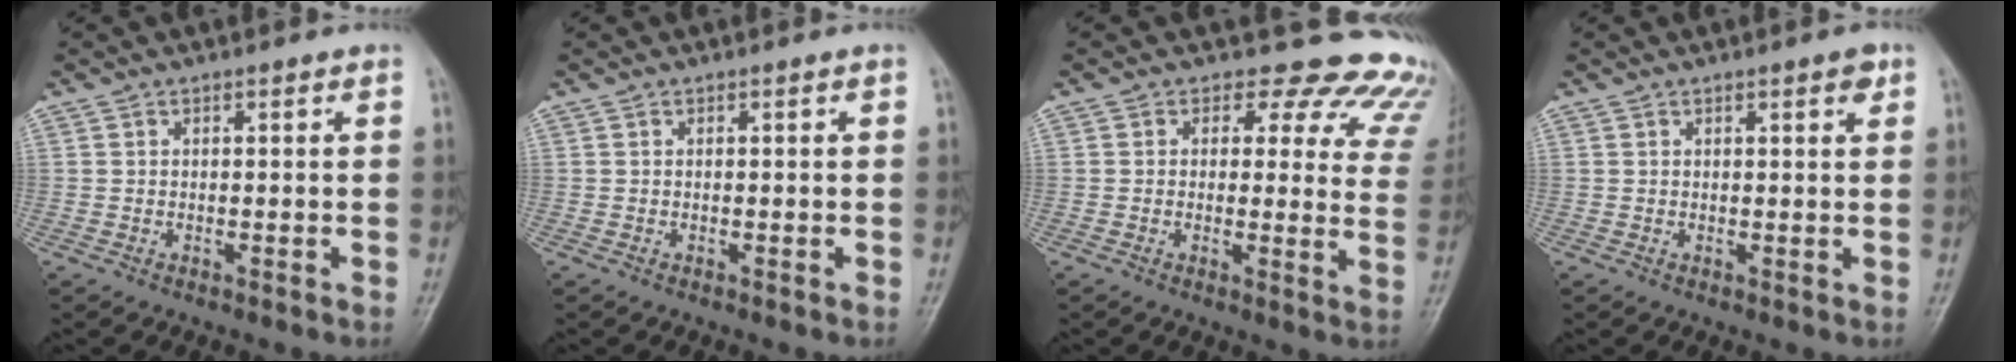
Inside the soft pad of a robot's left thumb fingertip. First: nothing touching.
{"total": 0.0}
{"total": 15.7, "force": [13.4, 7.3, 3.9], "torque": [0.010, -0.086, 0.113]}
{"total": 2.1, "force": [1.2, 0.6, 1.6], "torque": [-0.017, -0.004, 0.014]}